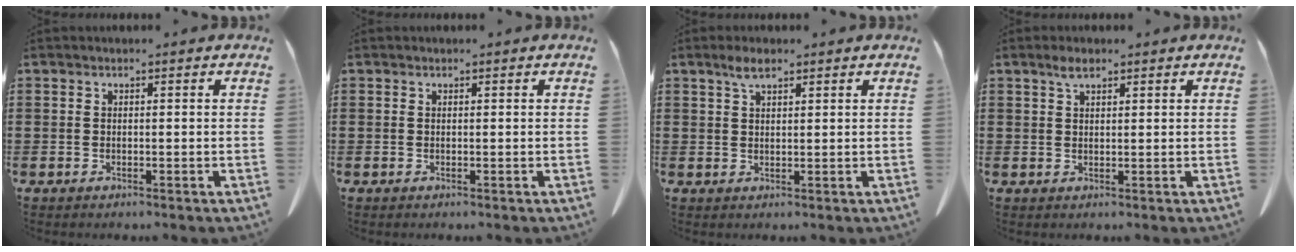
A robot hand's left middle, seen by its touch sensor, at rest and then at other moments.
{"total": 0.0}
{"total": 2.7, "force": [1.8, 0.9, 1.8], "torque": [-0.040, 0.003, 0.034]}
{"total": 2.0, "force": [1.4, 0.7, 1.2], "torque": [-0.027, 0.001, 0.026]}